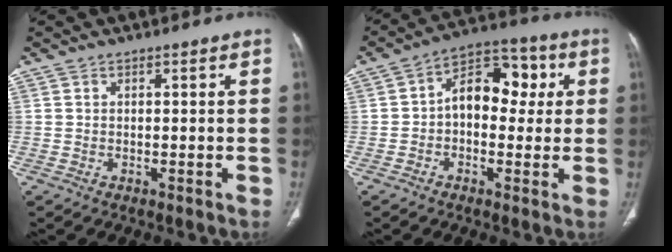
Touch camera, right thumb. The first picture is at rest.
{"total": 11.7, "force": [1.1, 7.9, 8.6], "torque": [-0.089, 0.033, 0.006]}